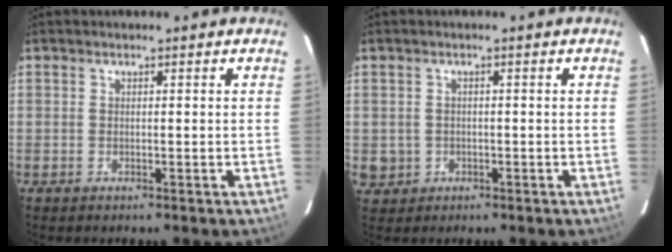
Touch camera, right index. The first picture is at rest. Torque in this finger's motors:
{"motor_torque": [0.20, -0.04, 0.08, 0.01]}